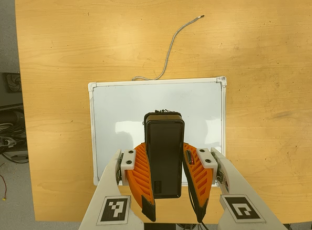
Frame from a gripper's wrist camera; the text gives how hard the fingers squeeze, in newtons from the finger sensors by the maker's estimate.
{"total": 7.5, "left": 5.8, "right": 9.1}